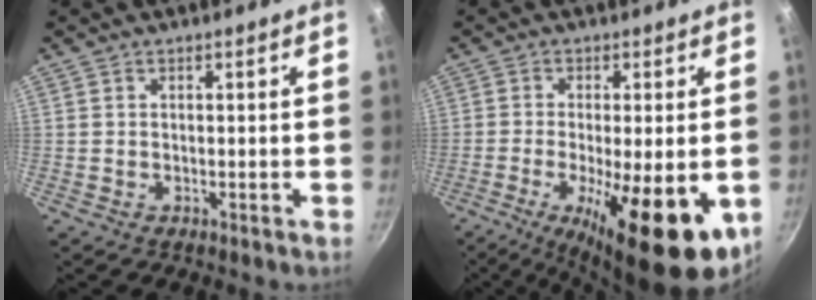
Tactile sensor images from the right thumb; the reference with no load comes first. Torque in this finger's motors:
{"motor_torque": [0.90, 2.06, 0.36, -0.15, 0.13]}